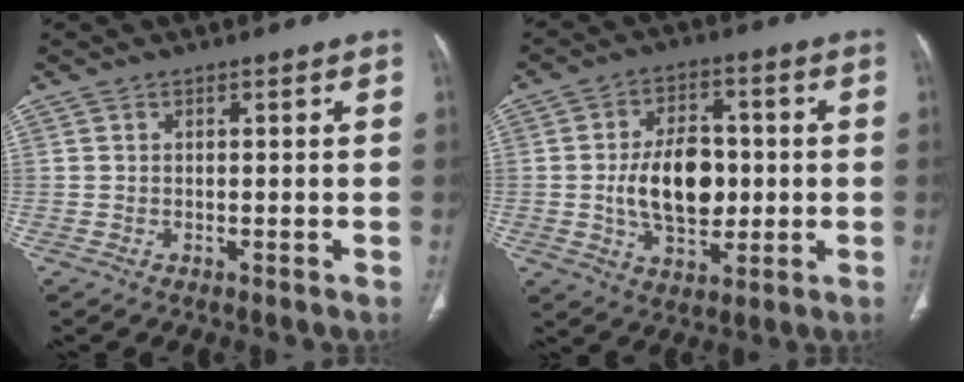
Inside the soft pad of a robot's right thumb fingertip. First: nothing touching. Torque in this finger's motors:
{"motor_torque": [1.58, 1.24, 0.92, -0.65, 0.09]}